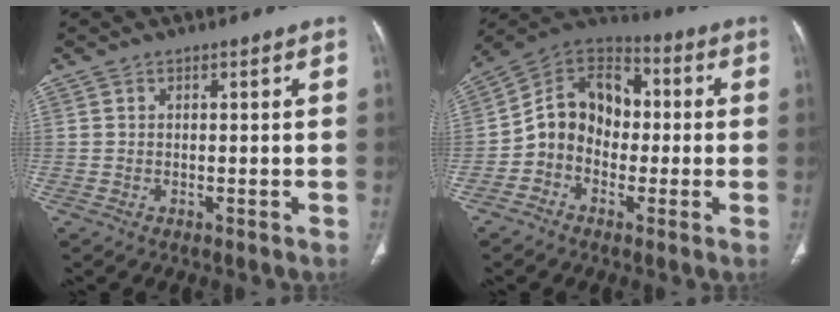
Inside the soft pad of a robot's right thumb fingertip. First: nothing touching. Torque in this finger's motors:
{"motor_torque": [1.81, 2.00, 0.89, -0.80, 0.10]}